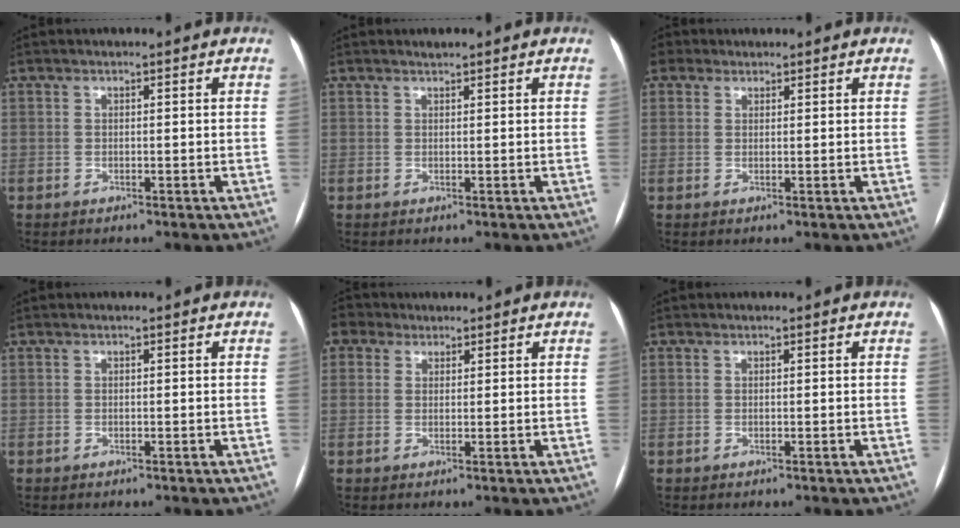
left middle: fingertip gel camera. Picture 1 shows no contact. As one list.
[{"total": 0.8, "force": [0.7, 0.1, 0.3], "torque": [-0.011, 0.004, 0.014]}, {"total": 2.5, "force": [1.5, 1.9, 0.3], "torque": [-0.005, 0.018, 0.024]}, {"total": 0.0}, {"total": 3.2, "force": [2.3, 2.1, 0.2], "torque": [-0.006, 0.023, 0.040]}, {"total": 0.0}]